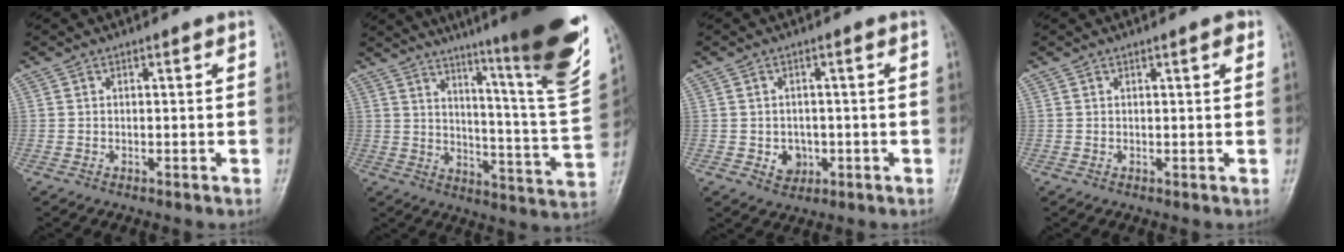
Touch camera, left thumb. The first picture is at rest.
{"total": 25.7, "force": [16.9, 1.7, 19.3], "torque": [-0.258, -0.100, 0.235]}
{"total": 3.7, "force": [-0.8, 3.1, 1.7], "torque": [-0.008, 0.003, -0.005]}
{"total": 1.4, "force": [0.7, 0.2, 1.2], "torque": [-0.016, 0.000, 0.009]}